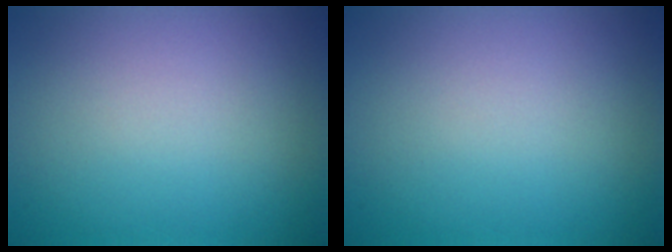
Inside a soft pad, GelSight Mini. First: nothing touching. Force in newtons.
{"total": 0.0}